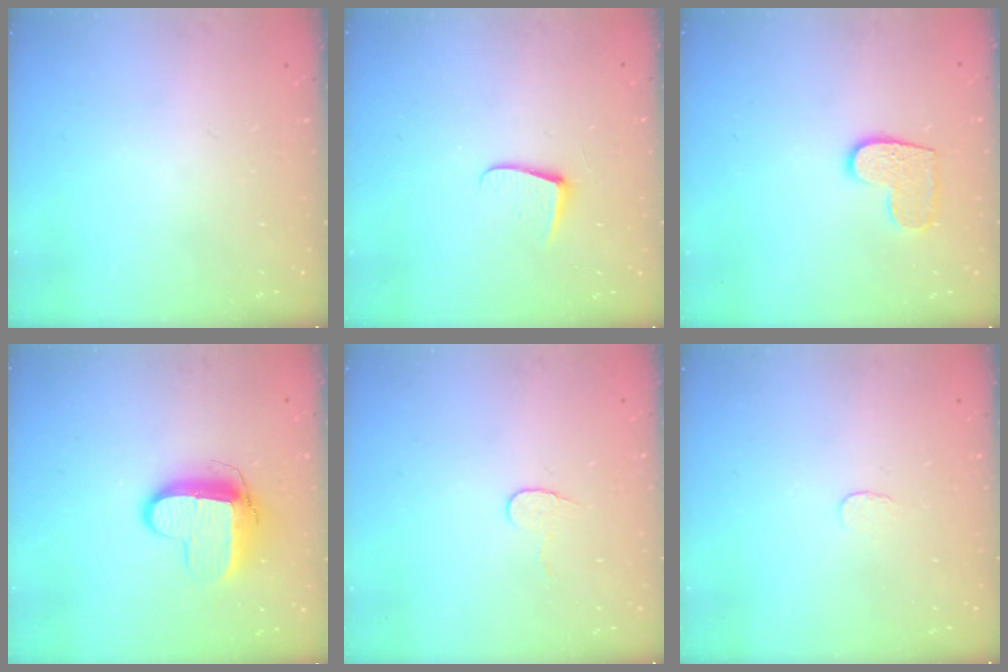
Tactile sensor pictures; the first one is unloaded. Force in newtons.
{"total": 5.9, "press": 5.8, "slide": 0.5}
{"total": 8.6, "press": 8.6, "slide": 0.3}
{"total": 11.1, "press": 11.1, "slide": 0.8}
{"total": 5.6, "press": 5.6, "slide": 0.5}
{"total": 2.6, "press": 2.6, "slide": 0.2}